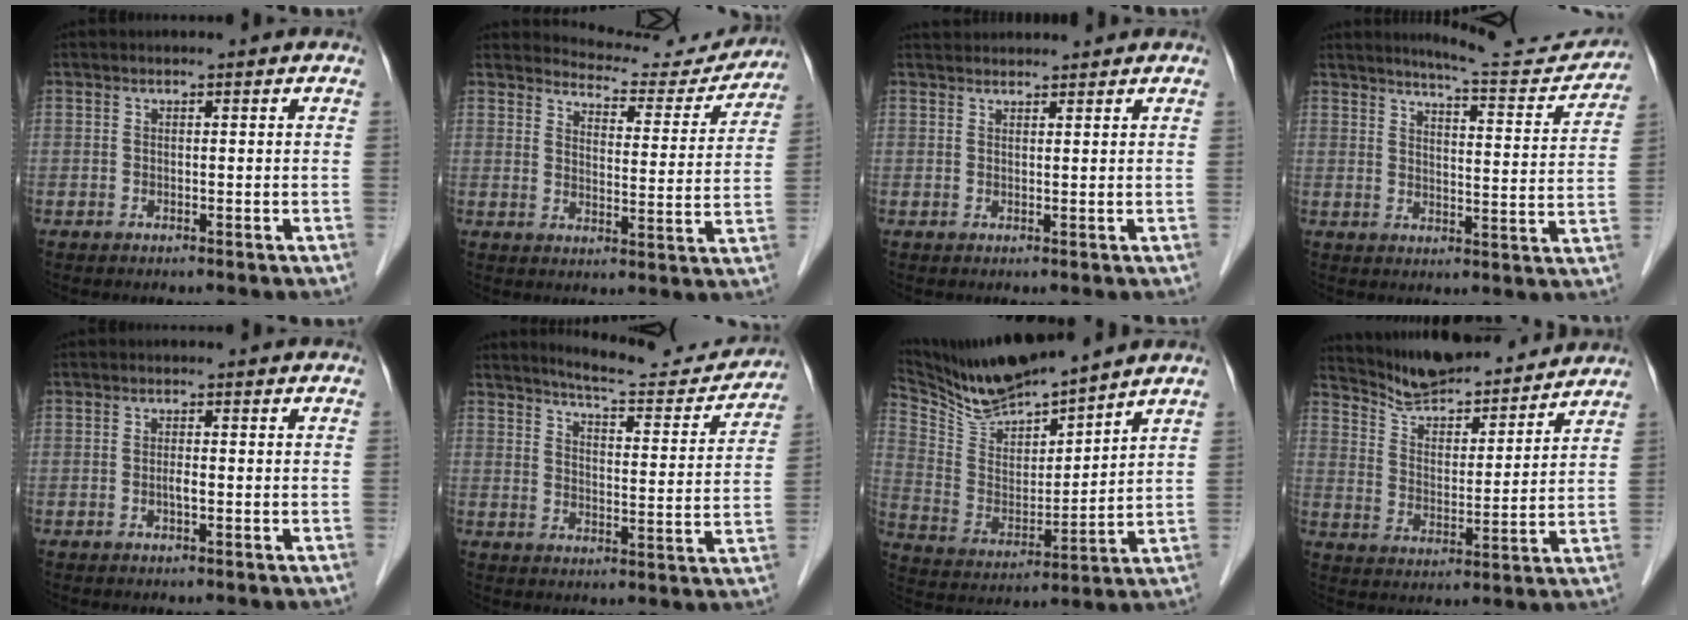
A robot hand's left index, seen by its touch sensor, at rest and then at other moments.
{"total": 11.5, "force": [11.3, 2.4, 0.2], "torque": [0.009, -0.023, 0.130]}
{"total": 3.6, "force": [3.5, 0.6, 0.5], "torque": [-0.009, 0.034, 0.054]}
{"total": 11.9, "force": [11.5, 0.7, 2.7], "torque": [-0.031, -0.030, 0.138]}
{"total": 1.1, "force": [-0.6, 0.1, 0.9], "torque": [-0.017, -0.003, -0.012]}
{"total": 13.2, "force": [12.7, 1.7, 3.2], "torque": [-0.040, -0.027, 0.158]}
{"total": 12.8, "force": [12.0, 0.4, 4.4], "torque": [-0.097, -0.001, 0.237]}
{"total": 14.8, "force": [14.0, 2.7, 3.9], "torque": [-0.063, 0.000, 0.218]}